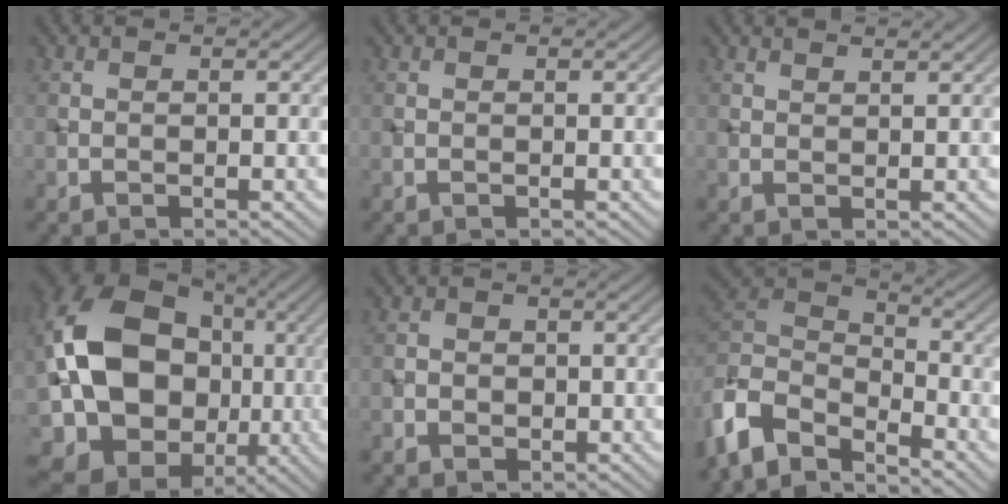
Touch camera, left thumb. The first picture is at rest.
{"total": 0.0}
{"total": 1.4, "force": [1.3, 0.1, 0.6], "torque": [-0.015, -0.002, 0.022]}
{"total": 20.1, "force": [-0.5, 15.4, 12.8], "torque": [-0.272, -0.012, 0.001]}
{"total": 2.1, "force": [-0.6, 1.9, 0.8], "torque": [-0.008, -0.002, -0.013]}
{"total": 7.9, "force": [-4.9, 3.8, 4.8], "torque": [-0.101, 0.004, -0.113]}